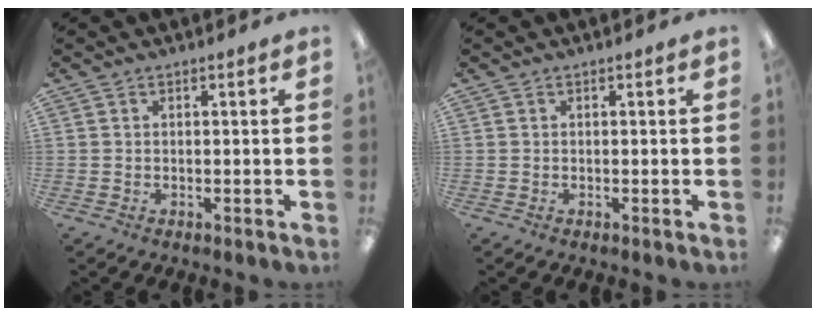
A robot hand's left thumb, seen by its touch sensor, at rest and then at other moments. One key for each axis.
{"total": 0.0}